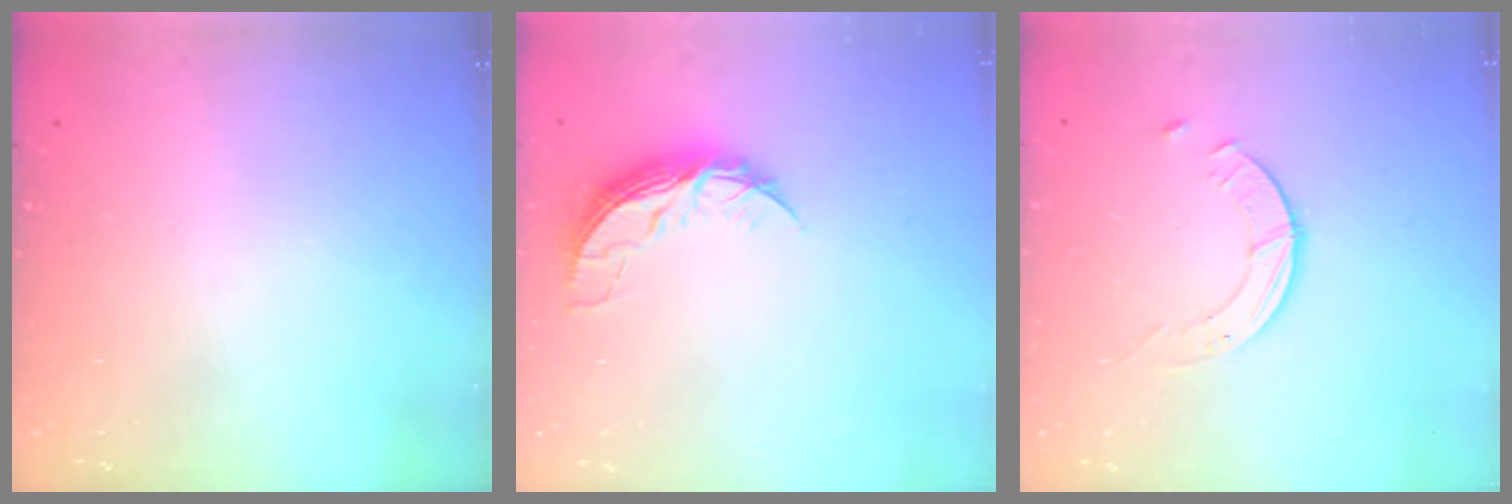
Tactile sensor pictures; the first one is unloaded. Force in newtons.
{"total": 8.0, "press": 8.0, "slide": 0.6}
{"total": 2.3, "press": 2.3, "slide": 0.3}